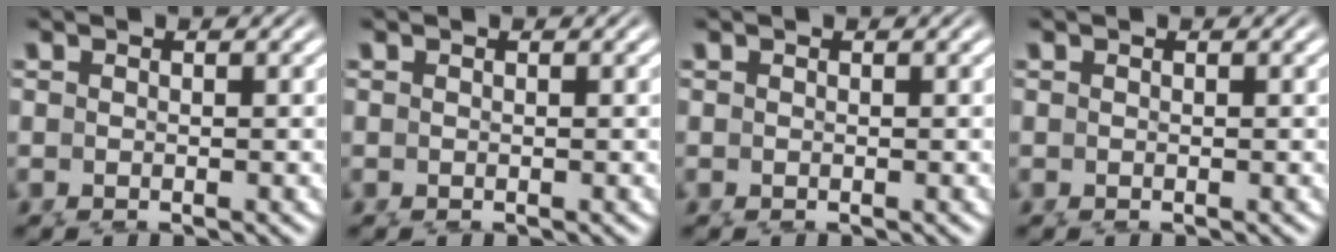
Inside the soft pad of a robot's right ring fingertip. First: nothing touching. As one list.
[{"total": 0.0}, {"total": 0.0}, {"total": 0.0}]